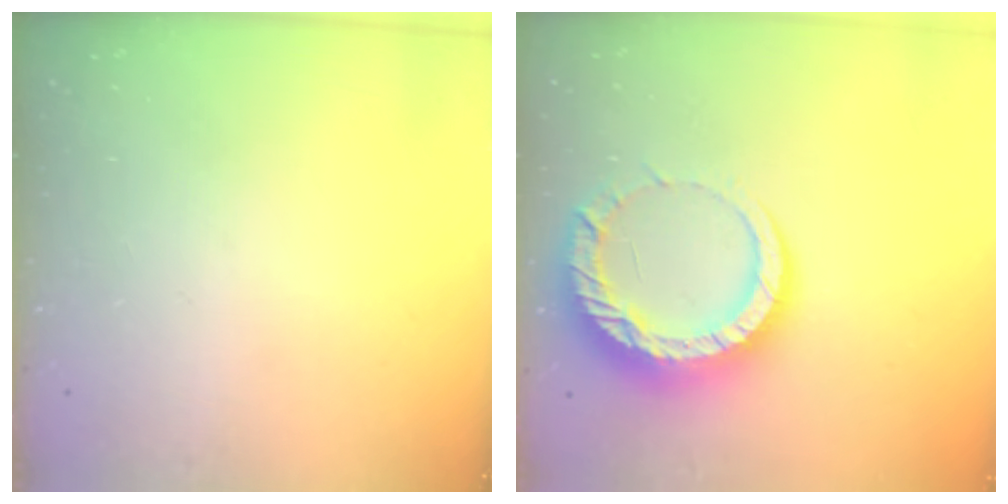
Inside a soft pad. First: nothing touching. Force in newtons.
{"total": 14.0, "press": 14.0, "slide": 1.2}